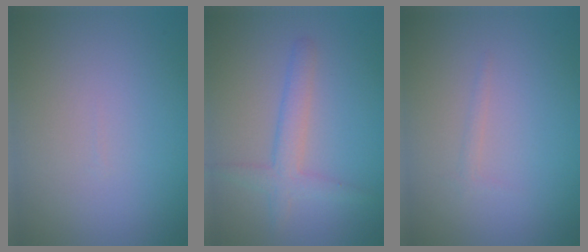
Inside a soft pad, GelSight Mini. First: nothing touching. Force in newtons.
{"total": 2.7, "press": 2.7, "slide": 0.2}
{"total": 0.6, "press": 0.6, "slide": 0.0}